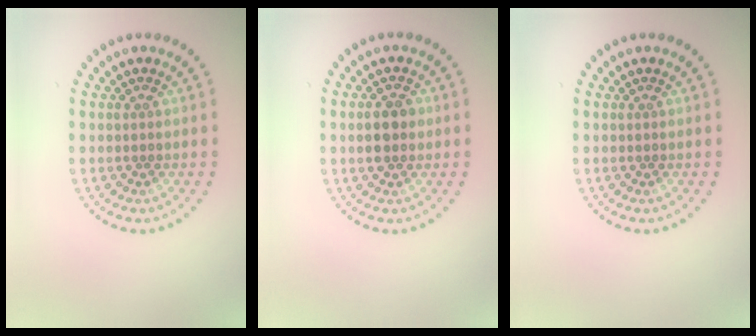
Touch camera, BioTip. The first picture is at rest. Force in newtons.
{"total": 3.0, "press": 3.0, "slide": 0.1}
{"total": 0.0}